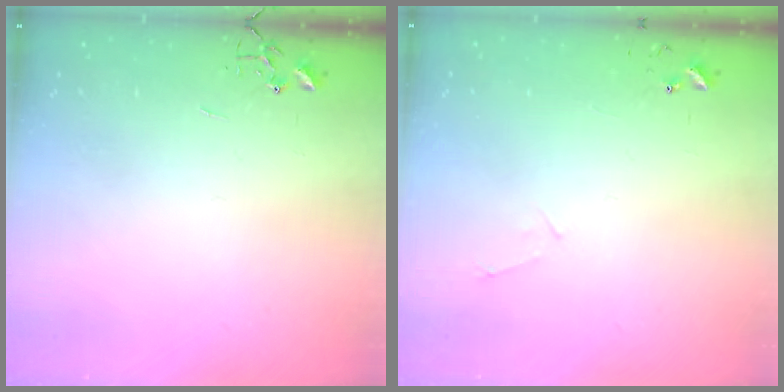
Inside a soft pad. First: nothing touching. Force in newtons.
{"total": 4.8, "press": 4.8, "slide": 0.5}